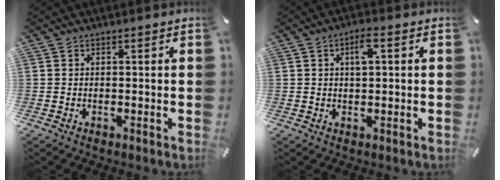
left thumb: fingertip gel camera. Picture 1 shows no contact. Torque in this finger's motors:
{"motor_torque": [0.21, -0.09, 0.25, 0.13, -0.01]}